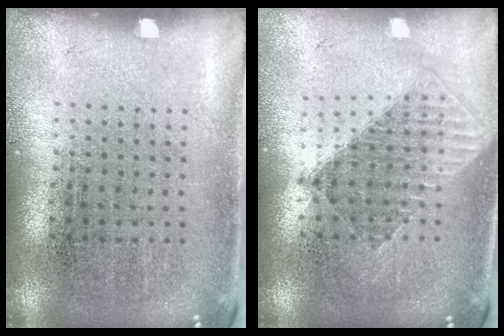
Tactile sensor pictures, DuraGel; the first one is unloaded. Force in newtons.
{"total": 1.5, "press": 1.3, "slide": 0.8}